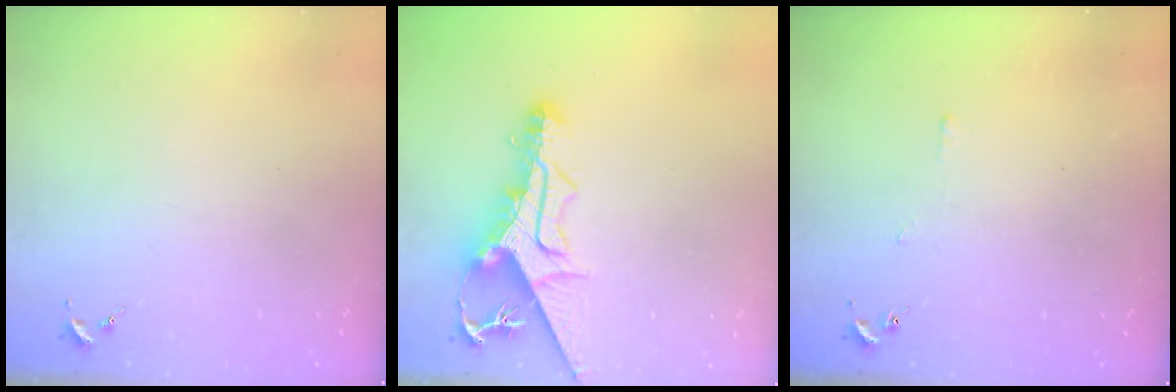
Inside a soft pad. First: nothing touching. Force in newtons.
{"total": 13.4, "press": 13.4, "slide": 1.3}
{"total": 2.5, "press": 2.5, "slide": 0.5}